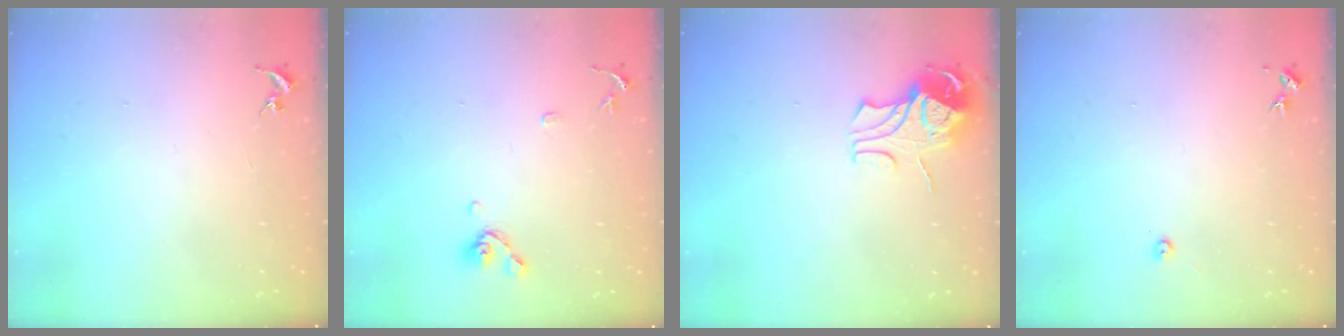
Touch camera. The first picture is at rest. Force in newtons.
{"total": 8.3, "press": 8.0, "slide": 2.1}
{"total": 8.9, "press": 8.9, "slide": 0.9}
{"total": 3.0, "press": 3.0, "slide": 0.4}